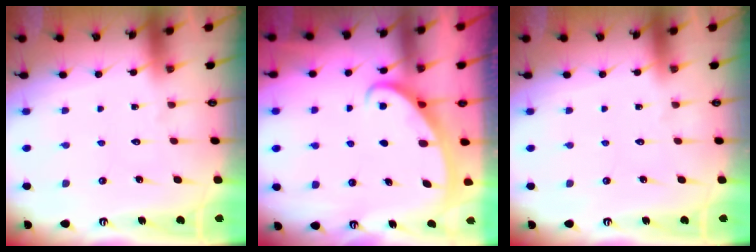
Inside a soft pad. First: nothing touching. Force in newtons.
{"total": 2.6, "press": 2.6, "slide": 0.3}
{"total": 0.0}